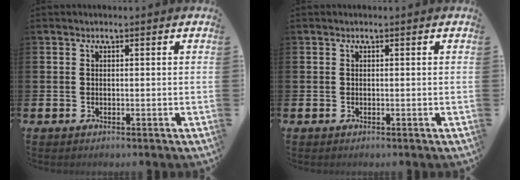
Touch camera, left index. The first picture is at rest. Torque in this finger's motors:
{"motor_torque": [0.02, 0.01, 0.01, 0.00]}